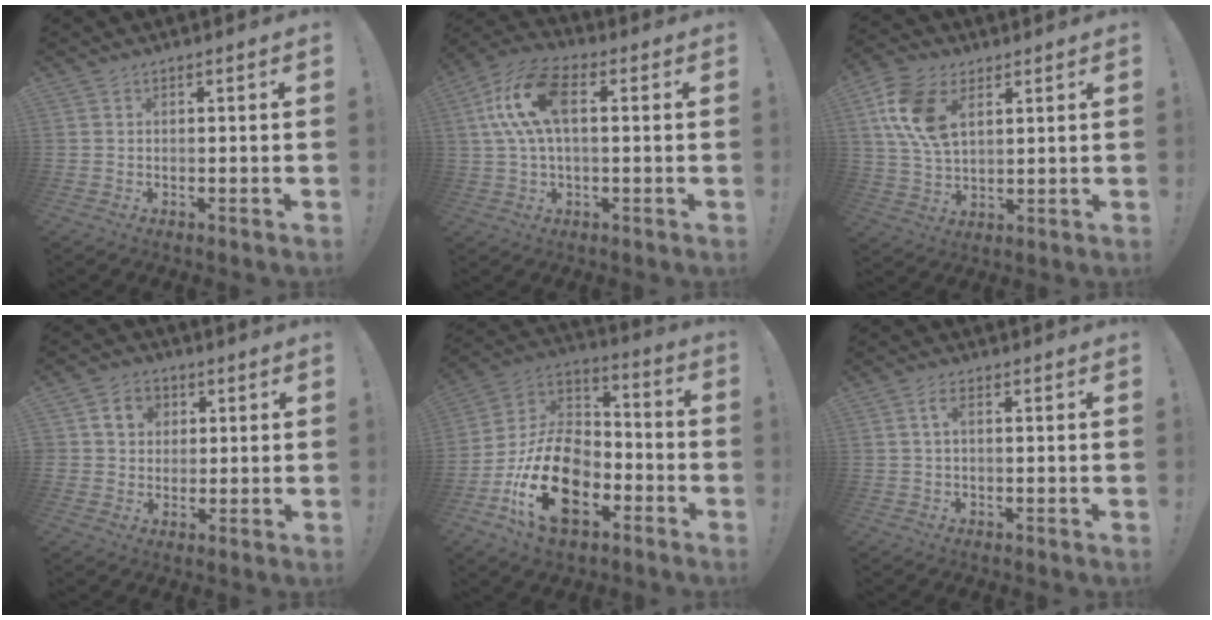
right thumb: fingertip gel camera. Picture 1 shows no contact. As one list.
[{"total": 14.4, "force": [2.7, 7.3, 12.1], "torque": [-0.248, 0.011, 0.051]}, {"total": 13.5, "force": [5.6, 8.0, 9.3], "torque": [-0.192, -0.006, 0.107]}, {"total": 6.9, "force": [2.4, 6.0, 2.5], "torque": [-0.045, 0.001, 0.049]}, {"total": 23.0, "force": [-9.6, 14.4, 15.1], "torque": [-0.283, 0.058, -0.151]}, {"total": 2.6, "force": [0.3, 0.9, 2.5], "torque": [-0.049, 0.007, 0.006]}]